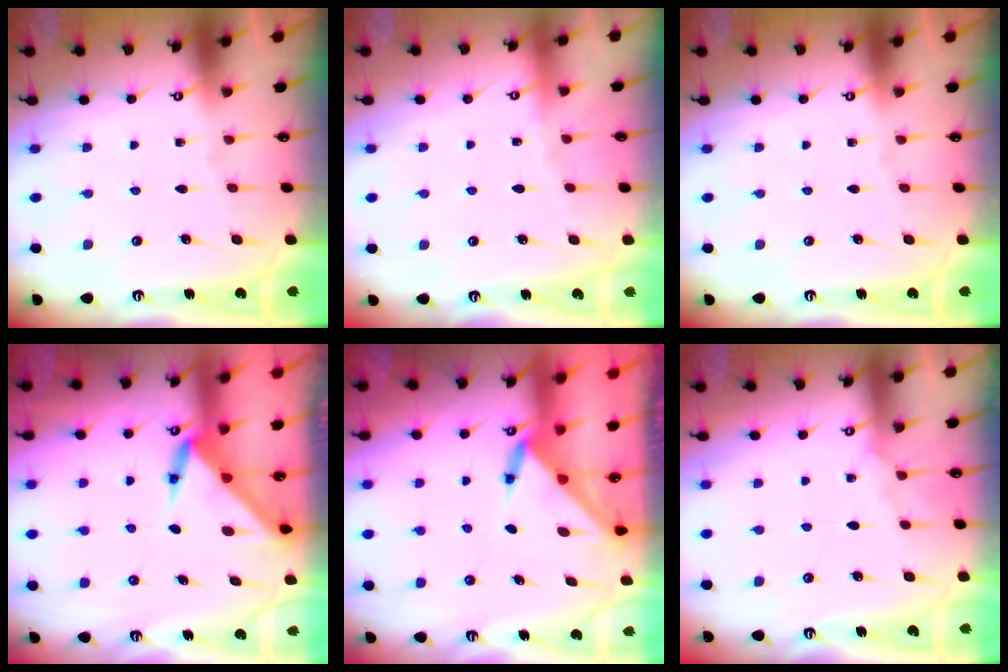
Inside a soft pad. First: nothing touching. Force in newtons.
{"total": 1.6, "press": 1.6, "slide": 0.4}
{"total": 0.0}
{"total": 3.4, "press": 3.4, "slide": 0.1}
{"total": 3.6, "press": 3.6, "slide": 0.3}
{"total": 5.1, "press": 5.0, "slide": 0.7}